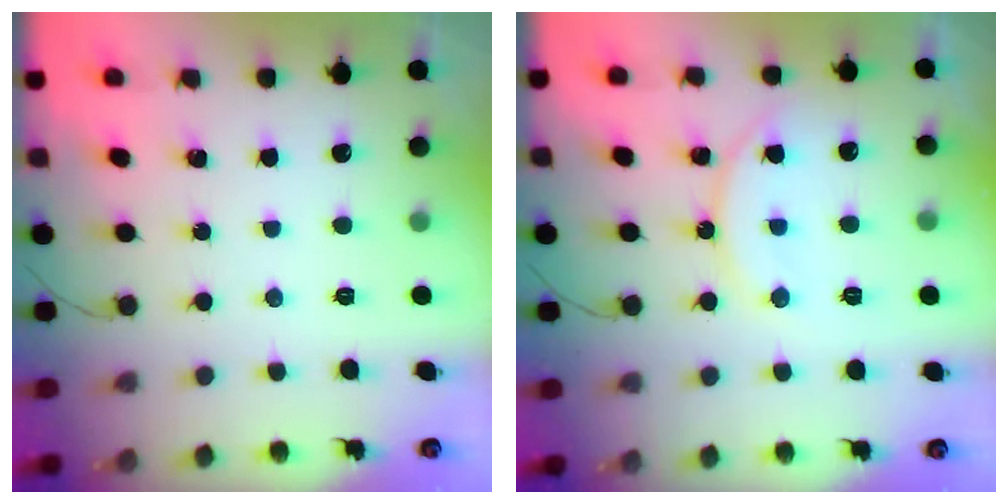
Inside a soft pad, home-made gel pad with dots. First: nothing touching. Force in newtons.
{"total": 12.5, "press": 12.5, "slide": 0.9}